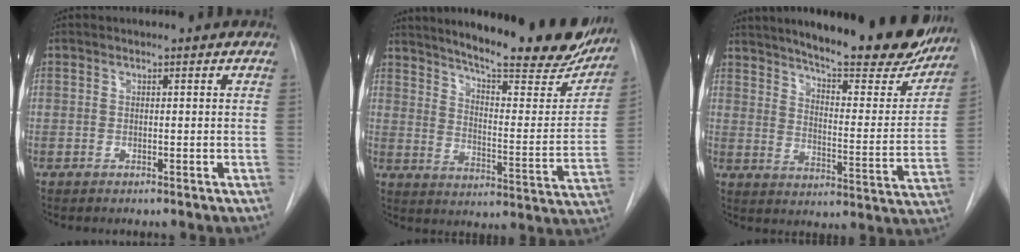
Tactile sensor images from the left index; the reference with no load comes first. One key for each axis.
{"total": 26.2, "fx": 22.0, "fy": 4.5, "fz": 13.6, "tx": -0.198, "ty": -0.055, "tz": 0.281}
{"total": 26.3, "fx": 22.1, "fy": 5.2, "fz": 13.4, "tx": -0.201, "ty": -0.047, "tz": 0.281}